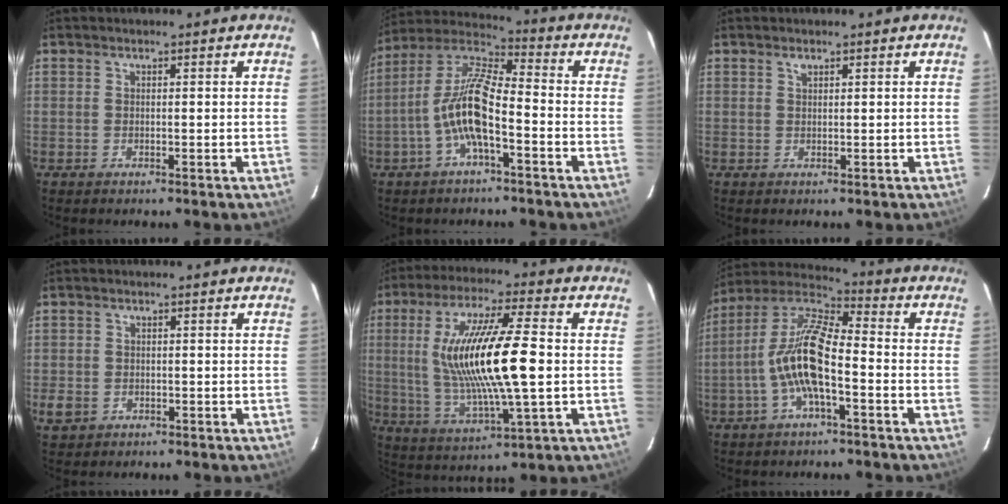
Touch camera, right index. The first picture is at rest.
{"total": 11.6, "force": [-4.0, 2.9, 10.5], "torque": [-0.216, 0.009, -0.080]}
{"total": 0.8, "force": [0.6, 0.4, 0.4], "torque": [-0.006, 0.003, 0.011]}
{"total": 3.1, "force": [-0.8, 2.7, 1.3], "torque": [-0.026, -0.001, -0.011]}
{"total": 19.1, "force": [0.8, 3.4, 18.8], "torque": [-0.355, -0.006, 0.025]}
{"total": 13.2, "force": [-3.6, 3.7, 12.1], "torque": [-0.243, 0.007, -0.073]}